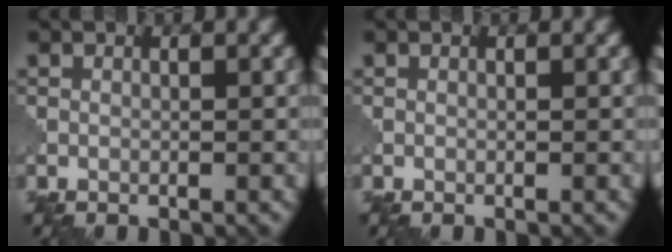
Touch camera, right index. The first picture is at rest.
{"total": 0.0}